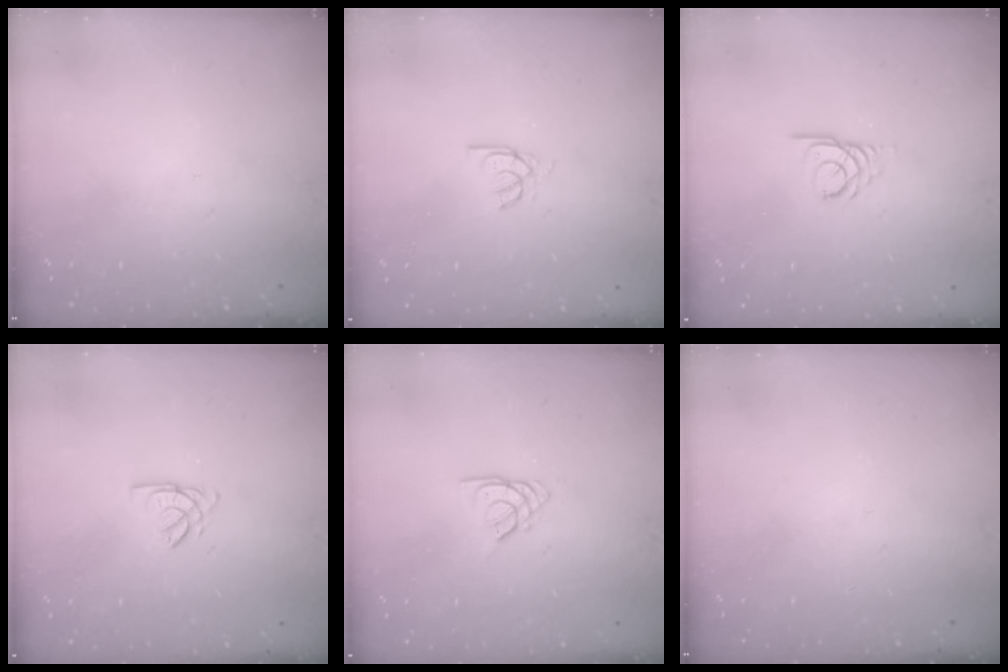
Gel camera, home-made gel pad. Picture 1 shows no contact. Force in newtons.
{"total": 3.4, "press": 3.4, "slide": 0.1}
{"total": 3.6, "press": 3.5, "slide": 0.4}
{"total": 2.6, "press": 2.6, "slide": 0.1}
{"total": 2.6, "press": 2.6, "slide": 0.5}
{"total": 0.0}